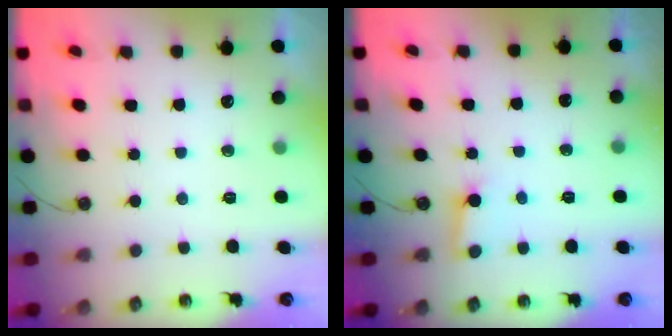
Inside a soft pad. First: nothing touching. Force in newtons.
{"total": 2.8, "press": 2.8, "slide": 0.1}